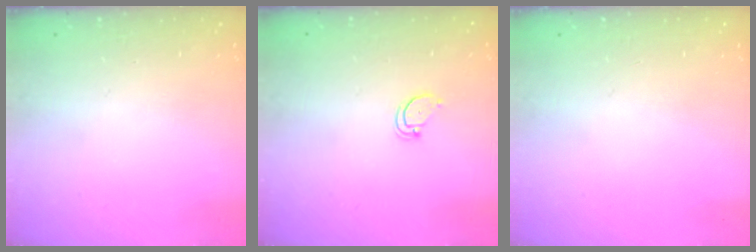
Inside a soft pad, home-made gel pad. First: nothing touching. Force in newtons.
{"total": 2.4, "press": 2.4, "slide": 0.2}
{"total": 0.0}